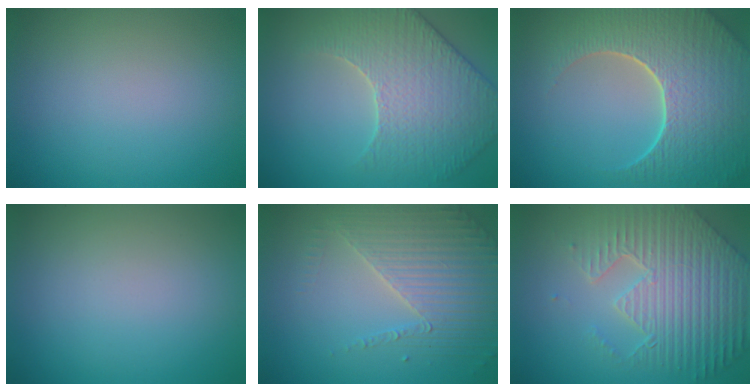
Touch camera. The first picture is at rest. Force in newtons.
{"total": 5.0, "press": 4.9, "slide": 0.8}
{"total": 9.2, "press": 6.6, "slide": 6.4}
{"total": 0.0}
{"total": 4.0, "press": 3.8, "slide": 1.2}
{"total": 8.0, "press": 5.9, "slide": 5.4}